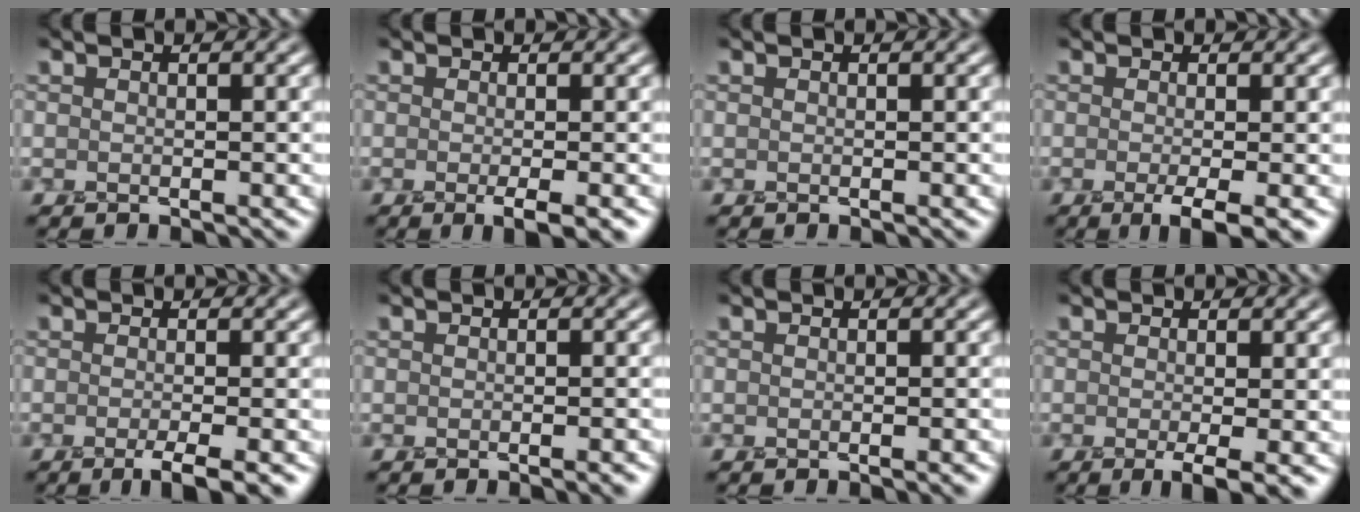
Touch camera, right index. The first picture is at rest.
{"total": 2.7, "force": [-1.1, 0.5, 2.3], "torque": [-0.021, -0.012, -0.016]}
{"total": 0.0}
{"total": 3.5, "force": [-1.6, 0.7, 3.1], "torque": [-0.038, -0.018, -0.023]}
{"total": 3.5, "force": [-1.9, 0.7, 2.8], "torque": [-0.027, -0.014, -0.033]}
{"total": 1.7, "force": [-1.0, 0.5, 1.3], "torque": [0.003, -0.010, -0.010]}
{"total": 1.4, "force": [-0.9, 0.4, 1.0], "torque": [0.002, -0.010, -0.010]}
{"total": 3.2, "force": [-1.2, 0.6, 2.9], "torque": [-0.033, -0.014, -0.016]}